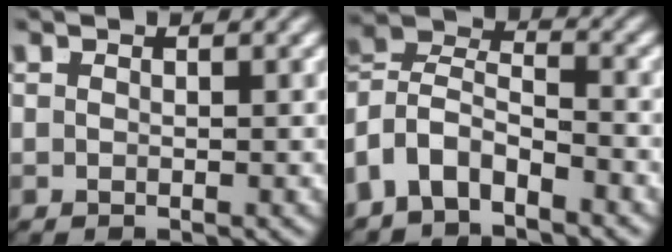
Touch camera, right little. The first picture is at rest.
{"total": 8.9, "force": [-1.8, 8.1, 3.4], "torque": [-0.108, -0.031, -0.042]}